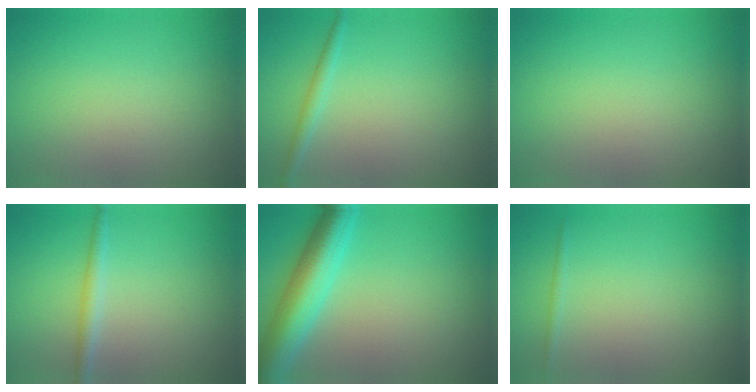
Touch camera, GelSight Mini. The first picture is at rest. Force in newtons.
{"total": 1.4, "press": 1.4, "slide": 0.1}
{"total": 0.0}
{"total": 1.7, "press": 1.7, "slide": 0.1}
{"total": 7.2, "press": 7.2, "slide": 0.2}
{"total": 0.6, "press": 0.6, "slide": 0.0}